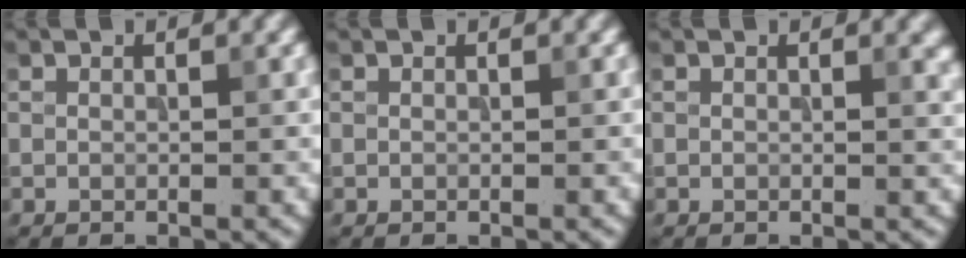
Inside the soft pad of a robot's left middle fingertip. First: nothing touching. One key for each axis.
{"total": 0.0}
{"total": 1.0, "fx": 0.6, "fy": 0.2, "fz": 0.7, "tx": -0.008, "ty": -0.004, "tz": 0.011}